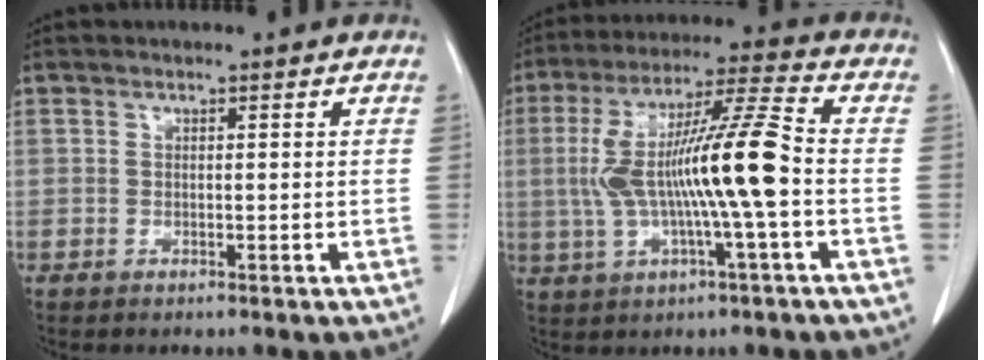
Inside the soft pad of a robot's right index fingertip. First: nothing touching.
{"total": 14.5, "force": [-1.2, 0.3, 14.4], "torque": [-0.280, 0.017, -0.023]}